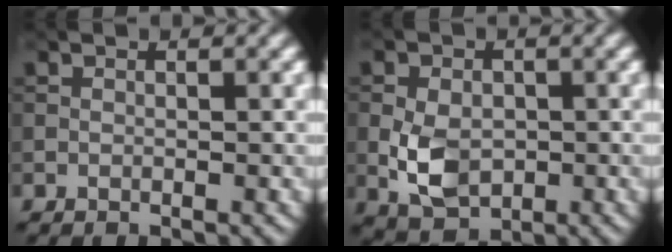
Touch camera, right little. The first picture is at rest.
{"total": 5.1, "force": [-1.1, 3.5, 3.5], "torque": [-0.072, -0.006, -0.022]}